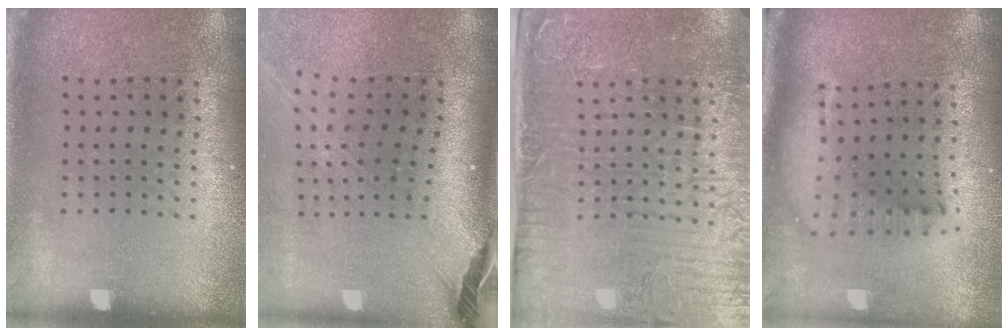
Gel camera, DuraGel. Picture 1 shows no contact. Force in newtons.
{"total": 2.6, "press": 1.9, "slide": 1.8}
{"total": 5.3, "press": 4.6, "slide": 2.7}
{"total": 2.1, "press": 1.7, "slide": 1.3}